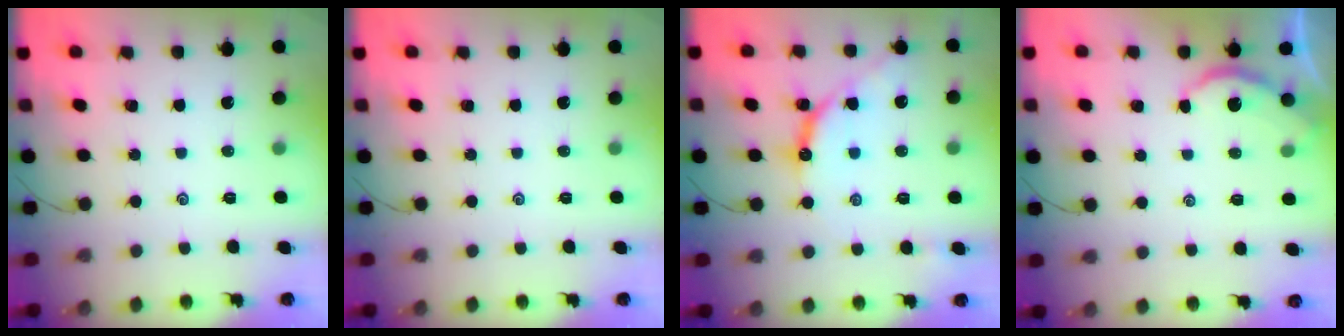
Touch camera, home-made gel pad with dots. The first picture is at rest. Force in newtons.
{"total": 0.0}
{"total": 10.2, "press": 10.2, "slide": 0.8}
{"total": 3.0, "press": 3.0, "slide": 0.3}